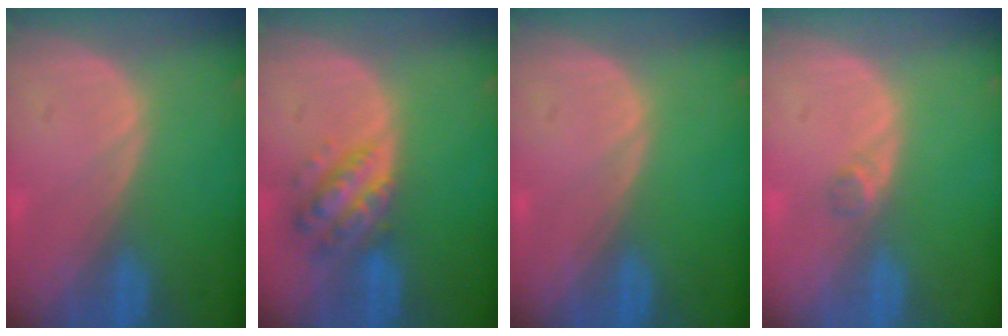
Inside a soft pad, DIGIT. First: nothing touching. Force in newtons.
{"total": 6.4, "press": 5.8, "slide": 2.8}
{"total": 0.0}
{"total": 1.3, "press": 1.1, "slide": 0.7}